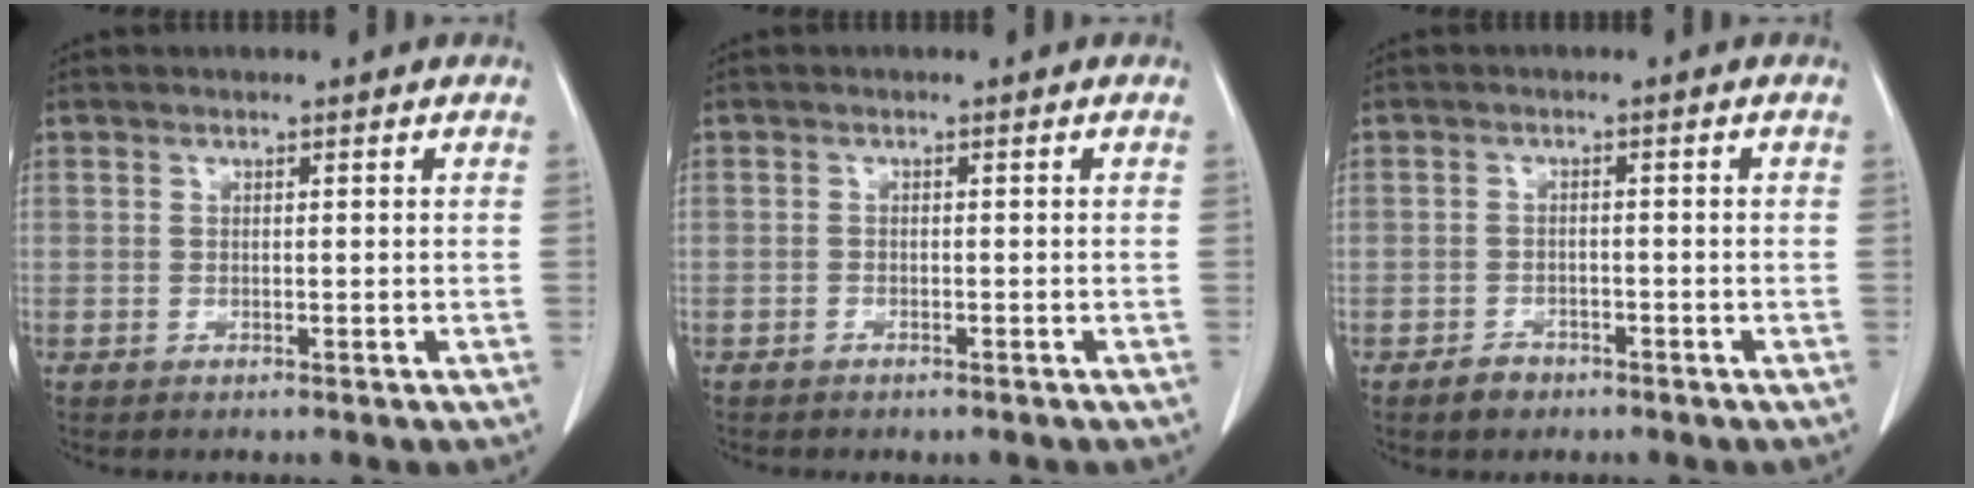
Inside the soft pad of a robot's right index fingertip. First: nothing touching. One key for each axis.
{"total": 1.1, "fx": -0.9, "fy": 0.6, "fz": 0.3, "tx": -0.009, "ty": 0.001, "tz": -0.010}
{"total": 2.5, "fx": -1.8, "fy": 1.7, "fz": 0.5, "tx": -0.010, "ty": 0.006, "tz": -0.026}